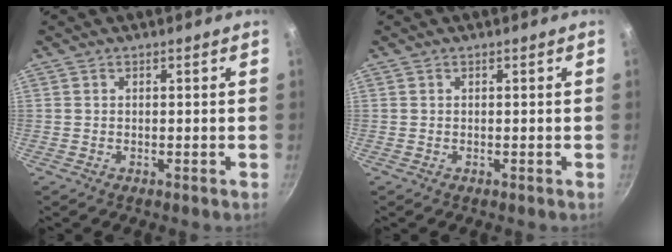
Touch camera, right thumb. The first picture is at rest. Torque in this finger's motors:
{"motor_torque": [0.00, 0.00, 0.00, 0.00, 0.00]}